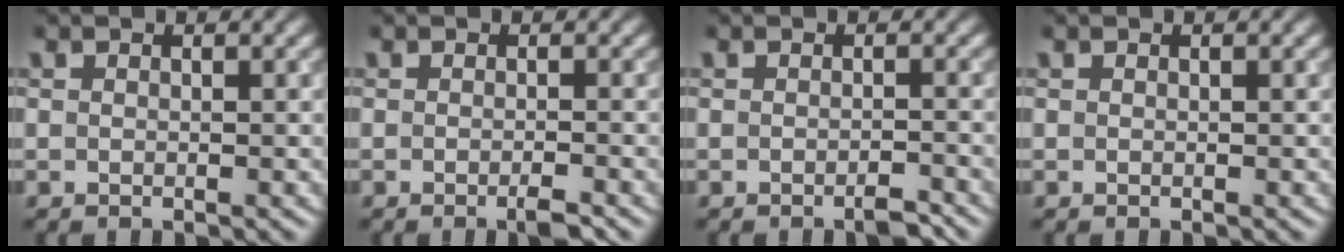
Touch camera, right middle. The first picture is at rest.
{"total": 1.5, "force": [-0.9, 0.2, 1.2], "torque": [-0.016, -0.002, -0.016]}
{"total": 1.6, "force": [-1.2, 0.3, 1.0], "torque": [-0.013, 0.001, -0.020]}
{"total": 0.0}